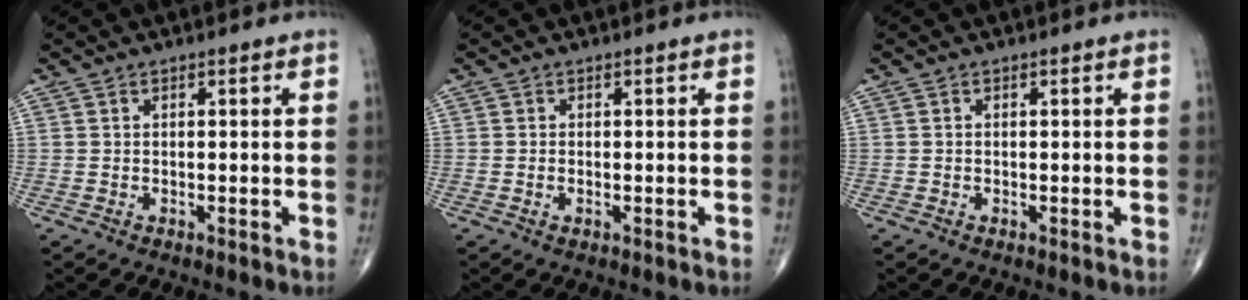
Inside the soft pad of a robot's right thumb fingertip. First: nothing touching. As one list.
[{"total": 0.8, "force": [-0.2, 0.4, 0.6], "torque": [-0.014, 0.003, -0.004]}, {"total": 0.0}]